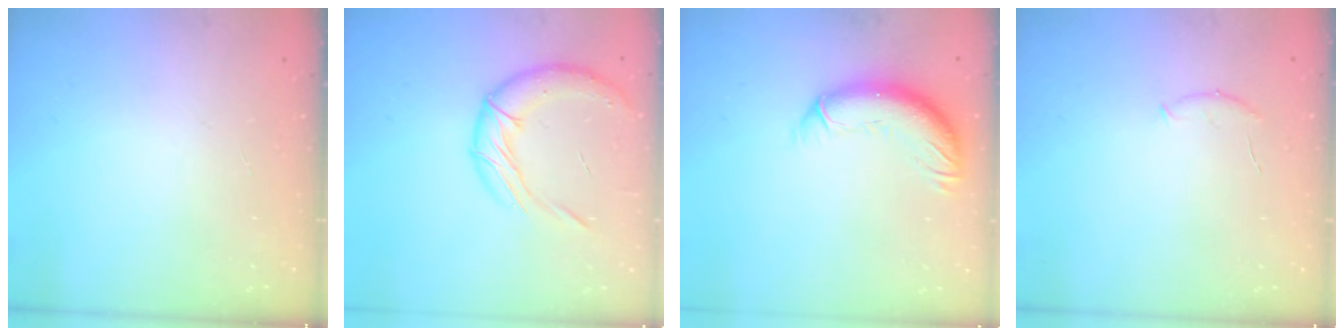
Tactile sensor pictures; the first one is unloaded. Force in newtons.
{"total": 14.7, "press": 14.5, "slide": 2.0}
{"total": 11.7, "press": 11.5, "slide": 2.1}
{"total": 6.1, "press": 6.0, "slide": 1.1}